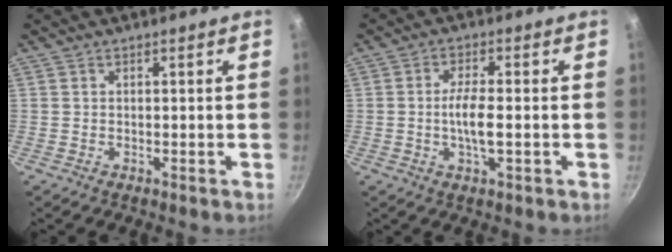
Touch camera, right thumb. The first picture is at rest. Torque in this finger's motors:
{"motor_torque": [0.37, 1.66, 1.07, 0.05, 0.05]}